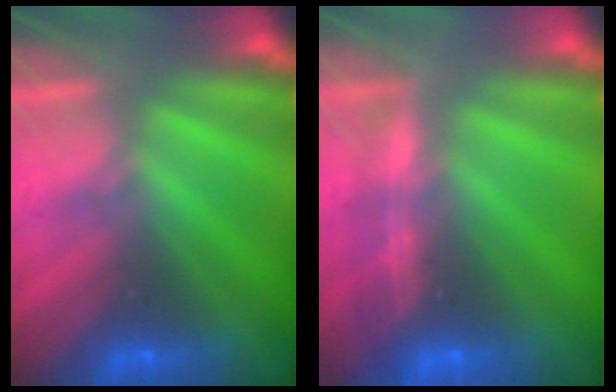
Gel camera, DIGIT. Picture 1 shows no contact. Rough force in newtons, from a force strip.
{"total": 1.5}